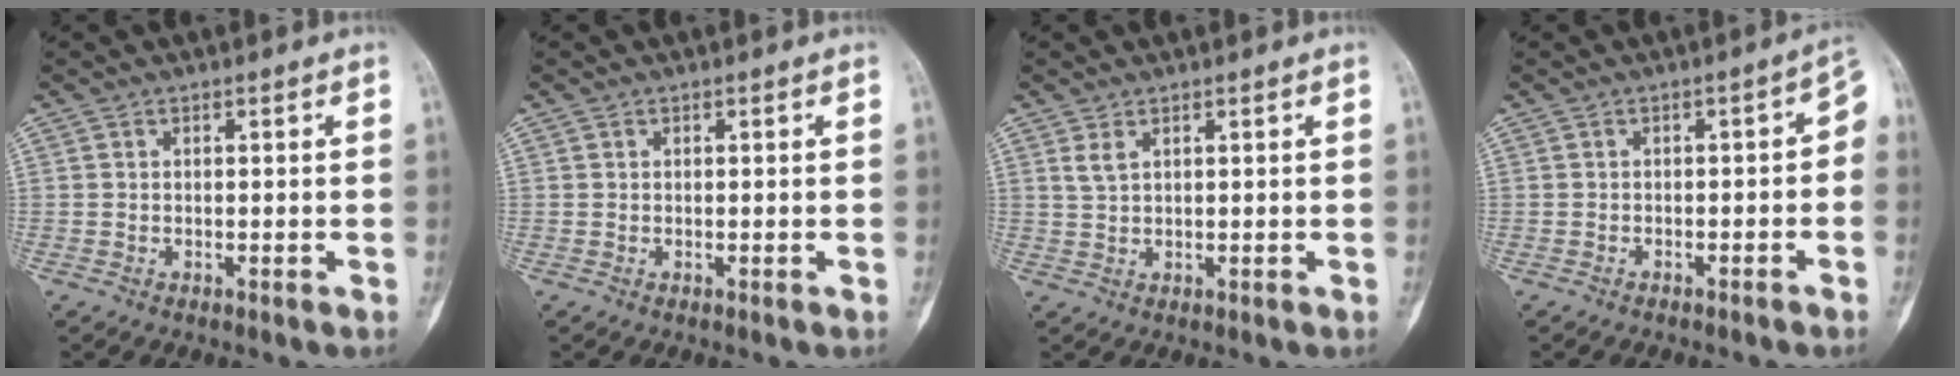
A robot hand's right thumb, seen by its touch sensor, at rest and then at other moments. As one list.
[{"total": 0.0}, {"total": 1.9, "force": [1.1, 0.8, 1.3], "torque": [-0.031, 0.000, 0.031]}, {"total": 4.7, "force": [-1.7, 2.3, 3.7], "torque": [-0.028, 0.042, -0.027]}]